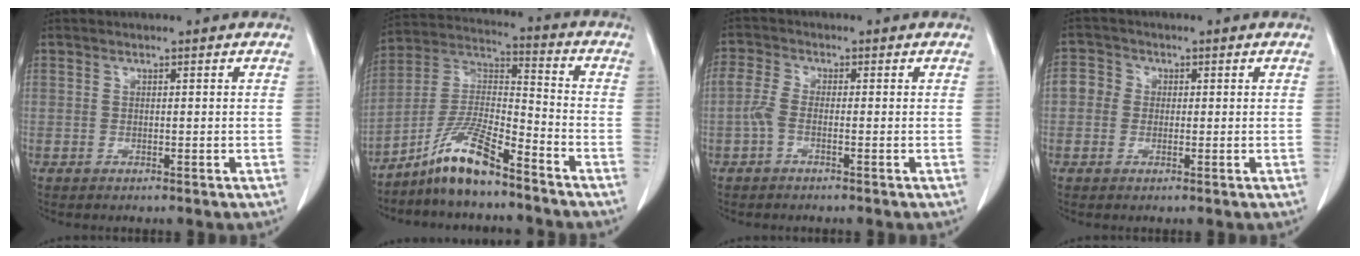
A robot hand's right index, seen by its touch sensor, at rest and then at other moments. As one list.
[{"total": 10.8, "force": [-8.1, 1.4, 7.0], "torque": [-0.147, 0.005, -0.154]}, {"total": 2.9, "force": [-1.0, 1.0, 2.5], "torque": [-0.066, 0.009, -0.027]}, {"total": 3.7, "force": [0.1, 3.5, 1.3], "torque": [-0.020, 0.014, -0.004]}]